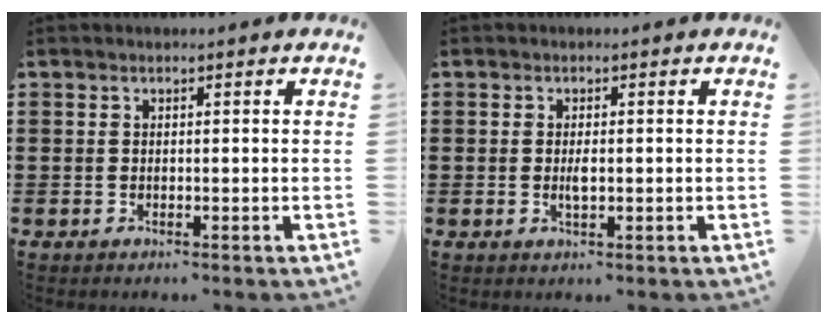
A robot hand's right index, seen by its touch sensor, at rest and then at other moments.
{"total": 2.0, "force": [-0.1, 0.7, 1.9], "torque": [-0.037, -0.002, -0.002]}